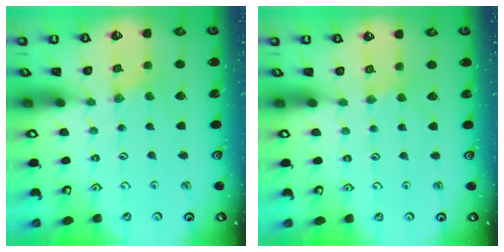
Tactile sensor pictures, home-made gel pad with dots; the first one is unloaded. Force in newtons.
{"total": 1.4, "press": 1.4, "slide": 0.4}